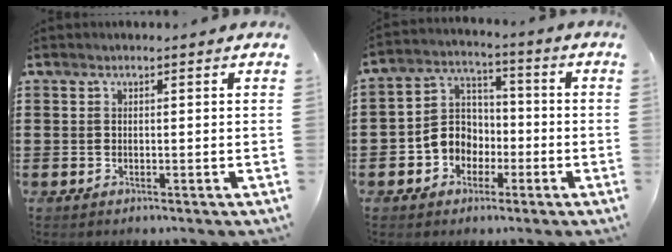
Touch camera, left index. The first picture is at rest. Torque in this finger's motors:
{"motor_torque": [1.10, 1.04, 0.21, 0.07]}